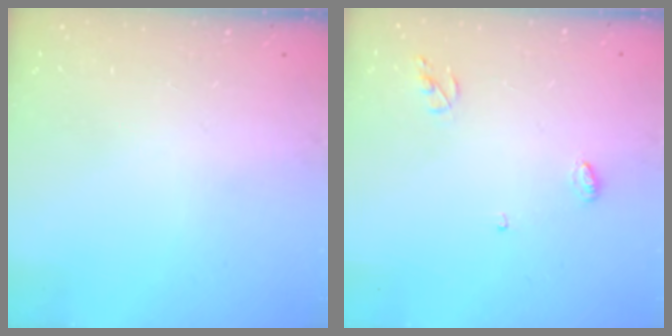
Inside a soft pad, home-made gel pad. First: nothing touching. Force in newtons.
{"total": 4.7, "press": 4.7, "slide": 0.1}